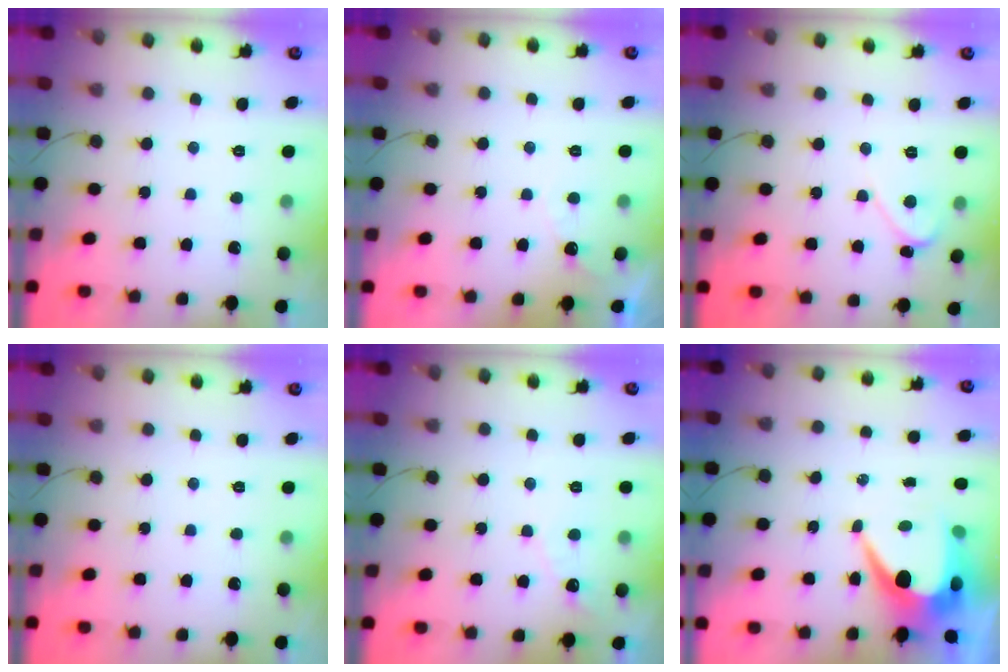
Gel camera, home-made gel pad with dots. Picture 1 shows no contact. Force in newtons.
{"total": 2.6, "press": 2.6, "slide": 0.1}
{"total": 2.1, "press": 2.1, "slide": 0.2}
{"total": 0.0}
{"total": 3.6, "press": 3.6, "slide": 0.2}
{"total": 8.9, "press": 8.9, "slide": 0.8}